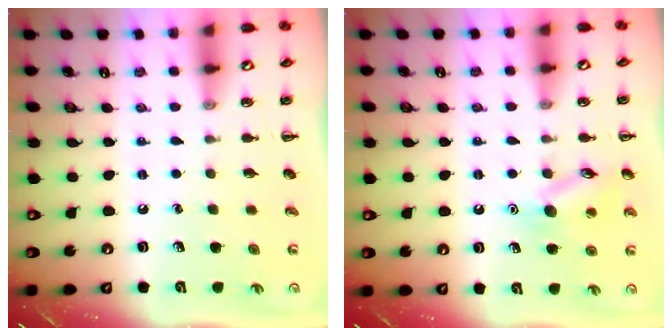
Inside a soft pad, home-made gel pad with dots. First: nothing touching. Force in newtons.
{"total": 10.5, "press": 10.4, "slide": 1.4}